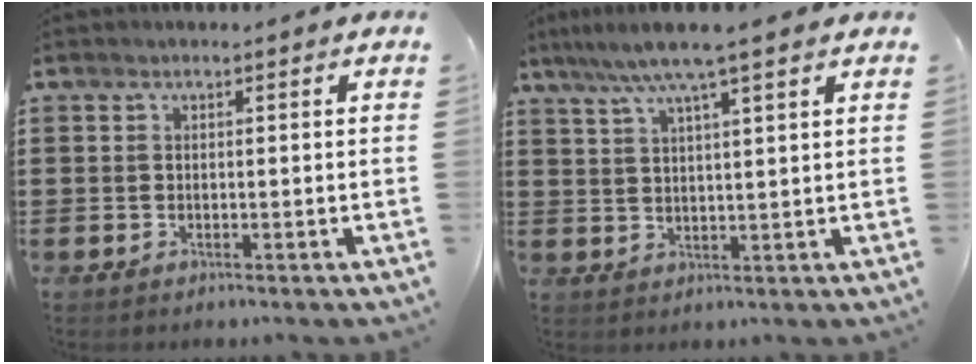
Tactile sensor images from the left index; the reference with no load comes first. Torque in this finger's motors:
{"motor_torque": [1.37, 0.76, 0.85, 0.20]}